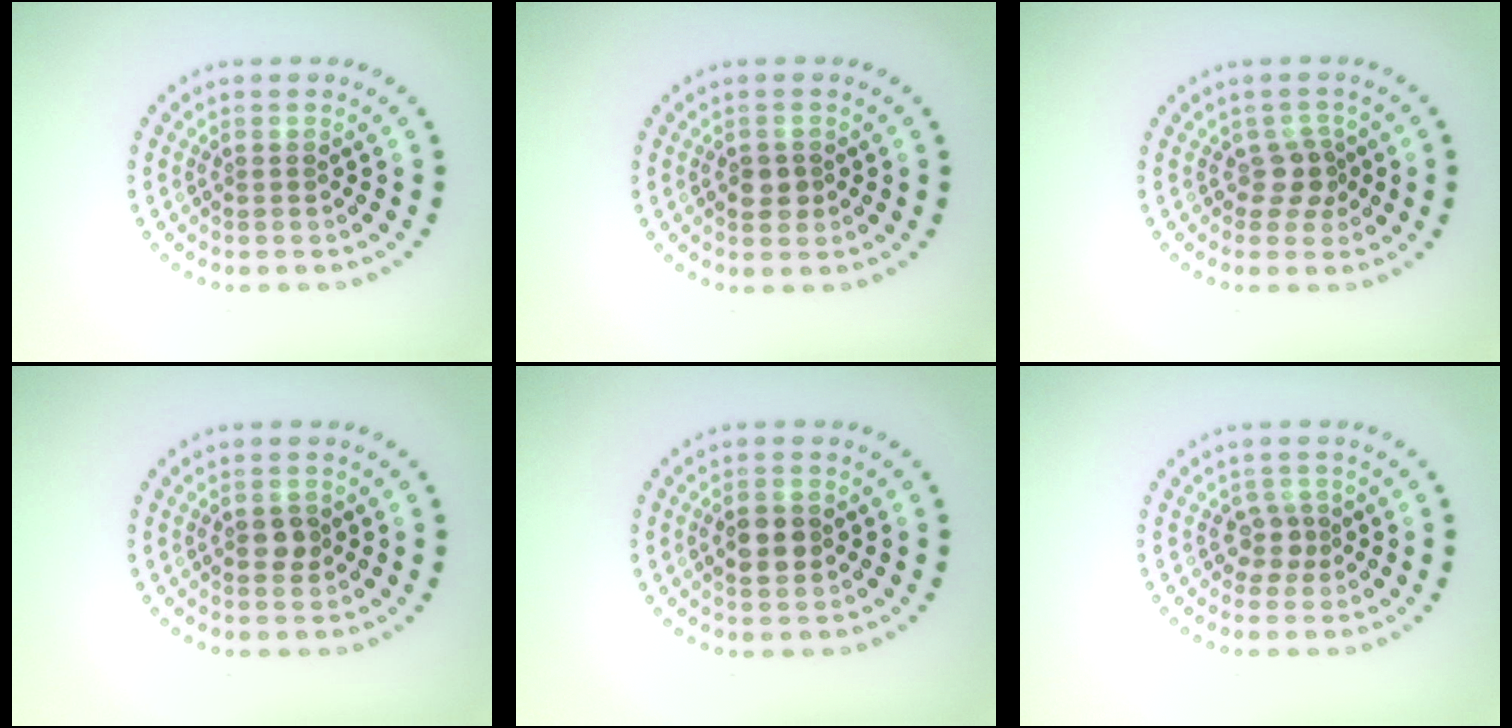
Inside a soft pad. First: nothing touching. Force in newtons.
{"total": 1.8, "press": 1.8, "slide": 0.4}
{"total": 2.0, "press": 1.6, "slide": 1.2}
{"total": 1.6, "press": 1.6, "slide": 0.1}
{"total": 3.3, "press": 3.3, "slide": 0.0}
{"total": 1.8, "press": 1.5, "slide": 1.1}